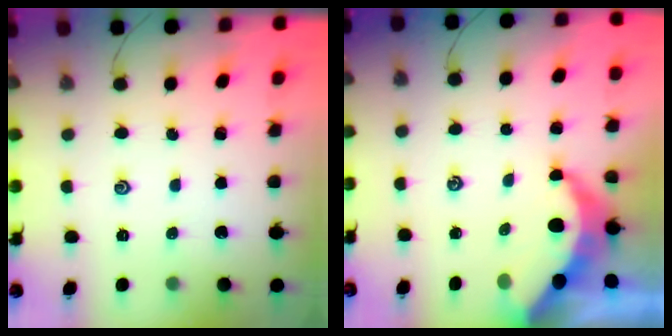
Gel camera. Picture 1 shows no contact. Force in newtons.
{"total": 7.0, "press": 6.9, "slide": 0.7}